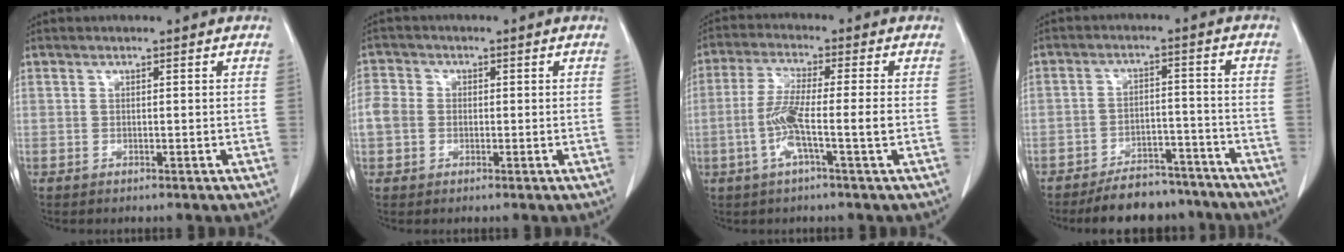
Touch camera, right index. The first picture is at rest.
{"total": 3.8, "force": [-0.3, 3.3, 1.8], "torque": [-0.046, 0.014, -0.011]}
{"total": 7.4, "force": [-1.8, -0.3, 7.1], "torque": [-0.142, 0.000, -0.040]}
{"total": 10.2, "force": [-9.0, 4.0, 2.6], "torque": [-0.018, 0.020, -0.133]}